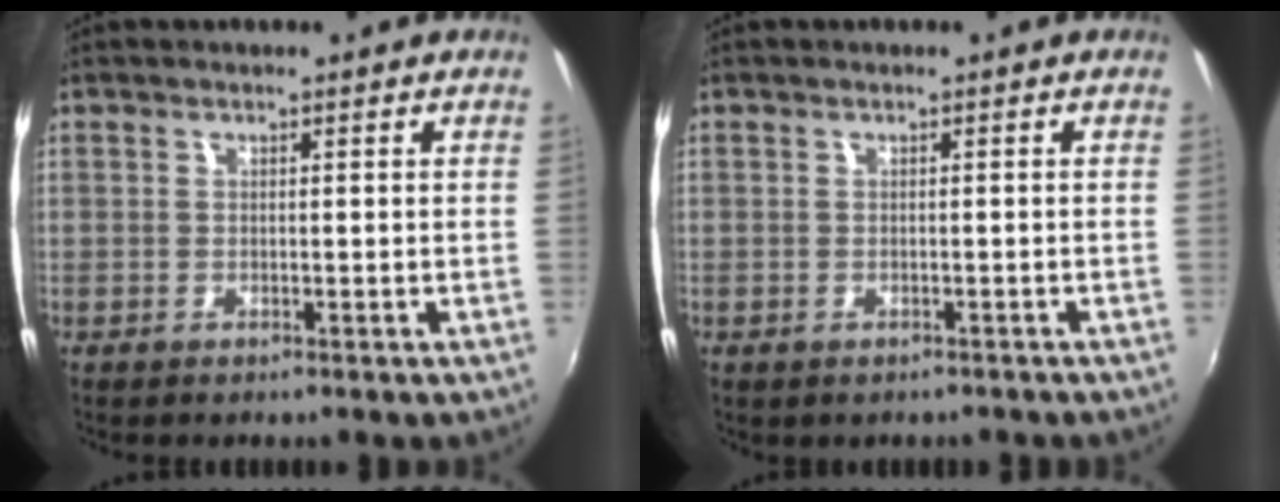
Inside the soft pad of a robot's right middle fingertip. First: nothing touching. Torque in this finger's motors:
{"motor_torque": [0.98, -1.16, 0.08, 0.05]}